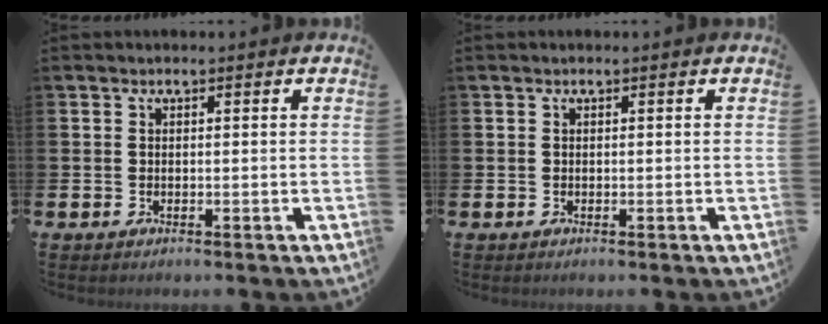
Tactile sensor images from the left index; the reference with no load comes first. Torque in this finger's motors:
{"motor_torque": [0.00, 0.00, 0.02, 0.00]}